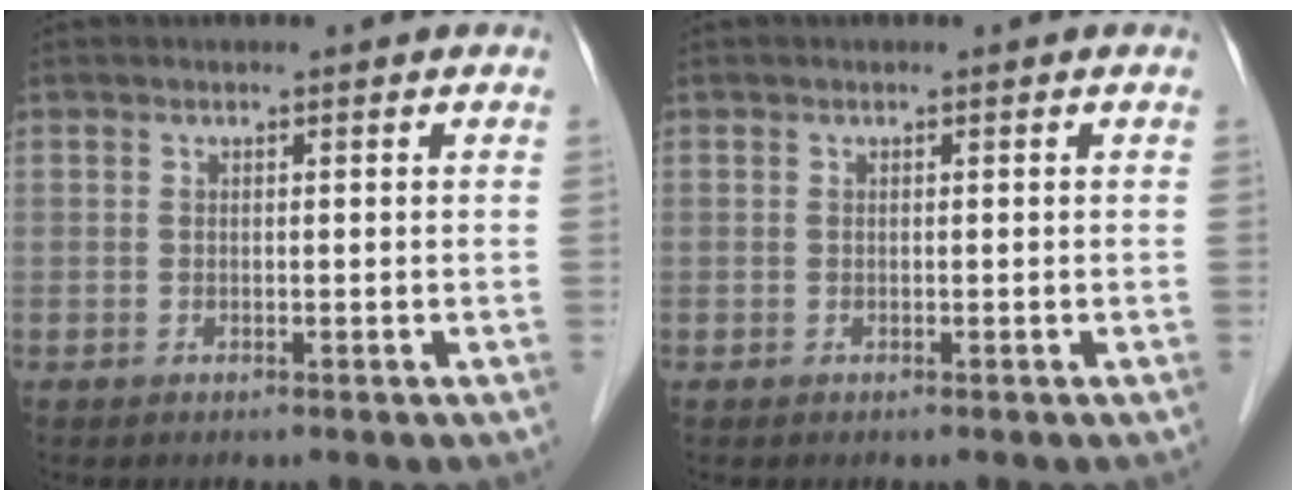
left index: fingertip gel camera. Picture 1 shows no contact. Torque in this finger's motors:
{"motor_torque": [0.00, 0.00, 0.00, 0.00]}